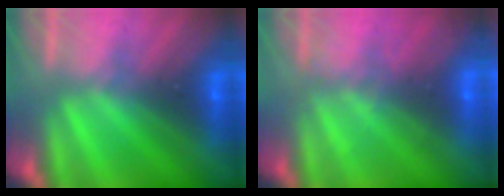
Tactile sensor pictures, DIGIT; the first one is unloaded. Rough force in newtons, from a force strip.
{"total": 2.0}